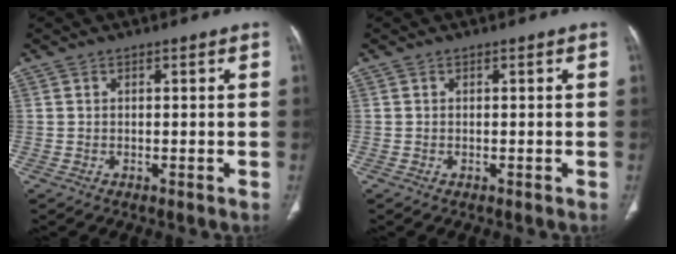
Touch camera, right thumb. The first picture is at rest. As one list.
[{"total": 0.0}]